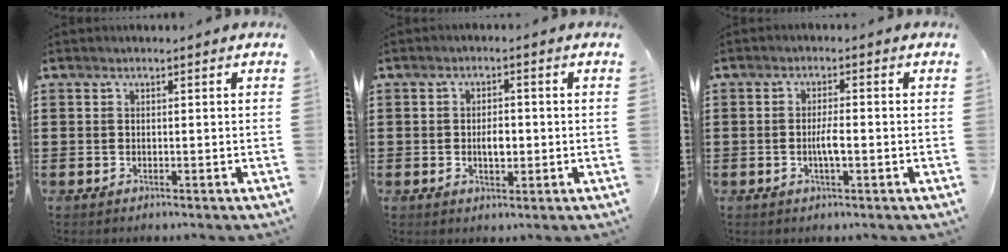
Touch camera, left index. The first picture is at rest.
{"total": 3.1, "force": [-0.3, 1.6, 2.6], "torque": [-0.035, -0.002, -0.011]}
{"total": 3.0, "force": [-0.7, 0.7, 2.9], "torque": [-0.060, 0.001, -0.016]}